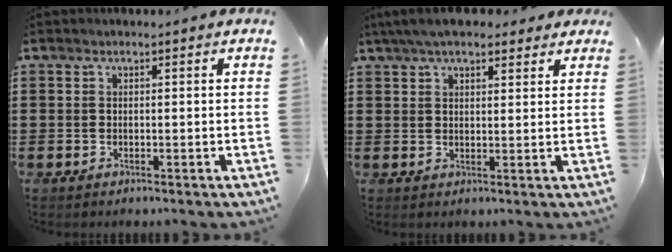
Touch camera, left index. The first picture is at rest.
{"total": 5.6, "force": [4.6, 1.7, 2.7], "torque": [-0.066, 0.001, 0.086]}